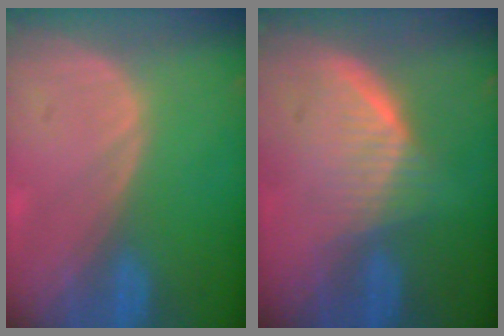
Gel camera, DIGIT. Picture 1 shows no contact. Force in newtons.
{"total": 5.4, "press": 5.3, "slide": 1.4}